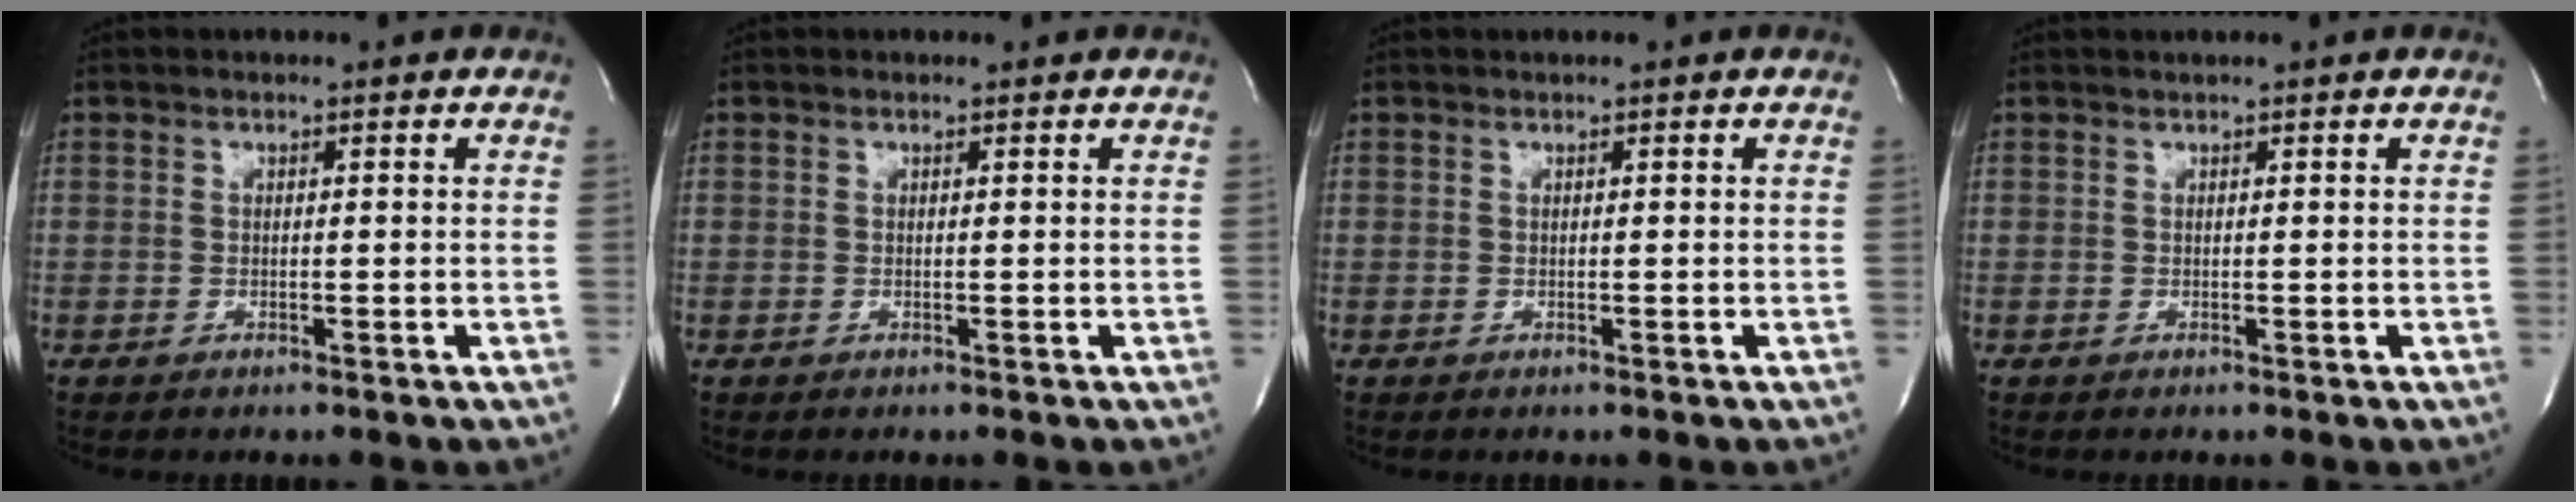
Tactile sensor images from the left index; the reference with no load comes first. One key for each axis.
{"total": 0.0}
{"total": 0.0}
{"total": 0.0}